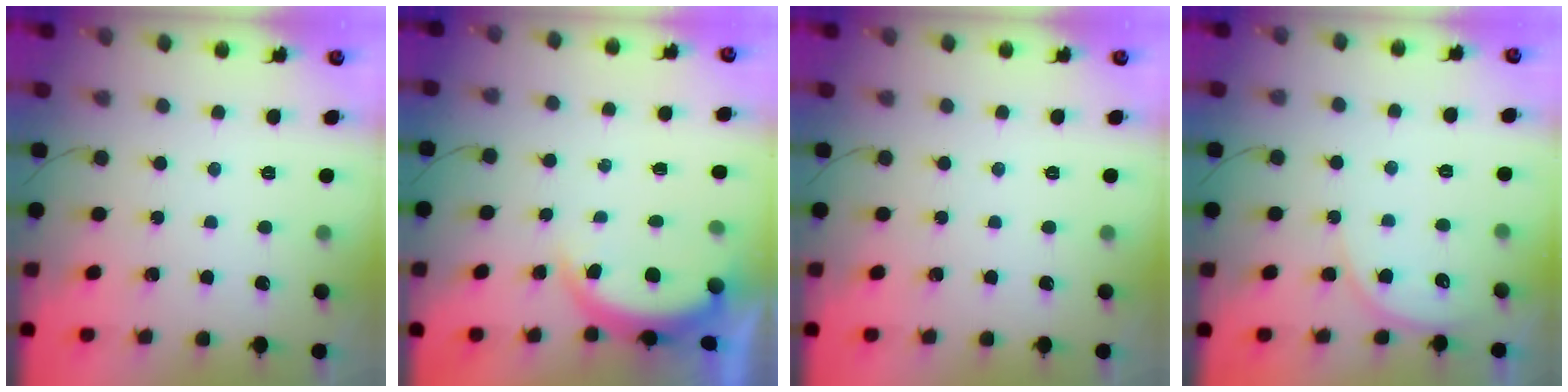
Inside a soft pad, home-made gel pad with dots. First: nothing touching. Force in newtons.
{"total": 5.5, "press": 5.5, "slide": 0.5}
{"total": 0.0}
{"total": 5.4, "press": 5.4, "slide": 0.4}